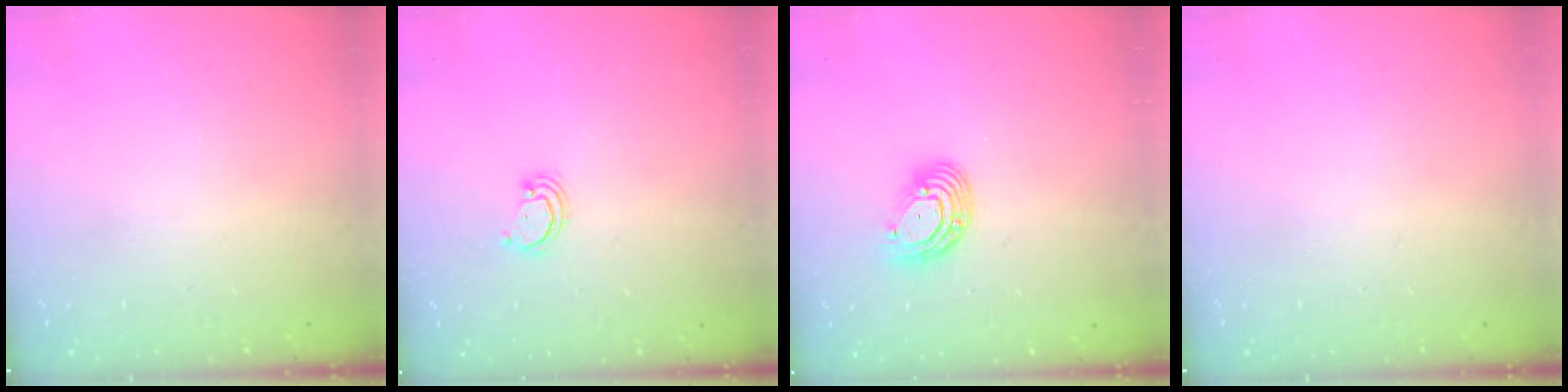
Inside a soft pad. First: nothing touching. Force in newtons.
{"total": 2.5, "press": 2.4, "slide": 0.2}
{"total": 9.0, "press": 8.8, "slide": 1.9}
{"total": 0.0}